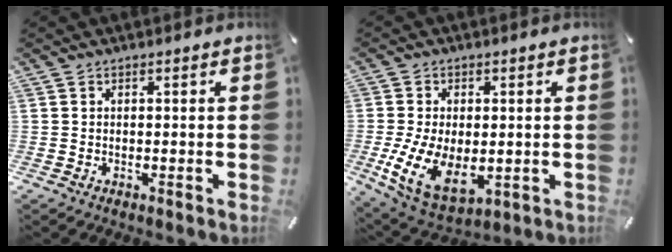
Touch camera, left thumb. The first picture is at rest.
{"total": 13.2, "force": [-1.5, 8.3, 10.1], "torque": [-0.207, -0.012, -0.023]}